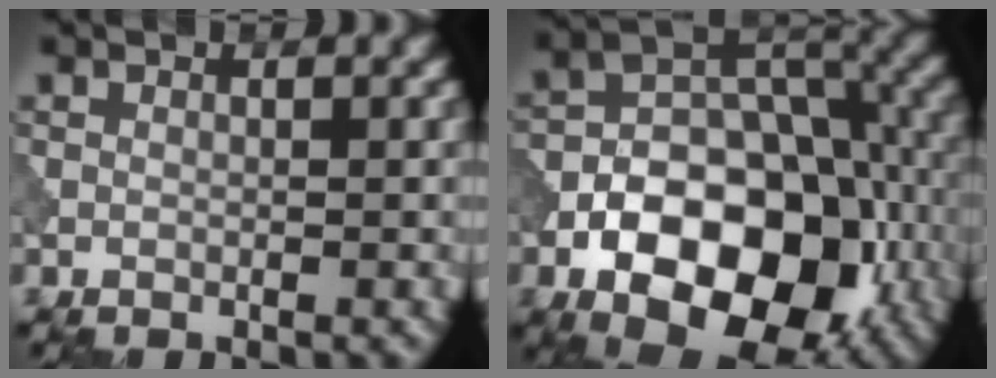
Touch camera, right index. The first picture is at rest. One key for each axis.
{"total": 14.4, "fx": -5.8, "fy": 8.8, "fz": 9.8, "tx": -0.149, "ty": -0.017, "tz": -0.103}